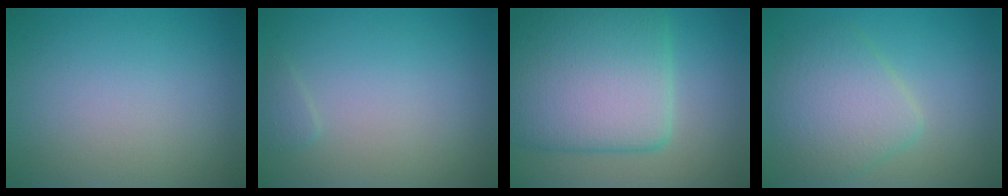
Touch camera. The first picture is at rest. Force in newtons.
{"total": 0.7, "press": 0.7, "slide": 0.1}
{"total": 10.0, "press": 10.0, "slide": 0.3}
{"total": 4.8, "press": 4.8, "slide": 0.1}